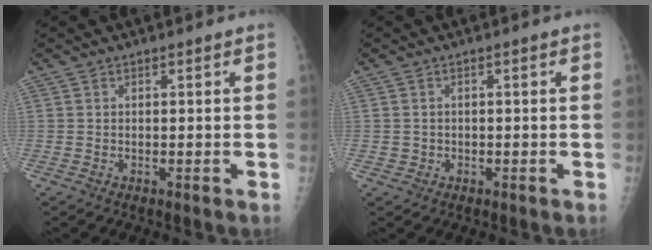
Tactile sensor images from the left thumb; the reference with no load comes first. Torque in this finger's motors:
{"motor_torque": [-0.12, 0.03, 0.07, 0.16, 0.02]}